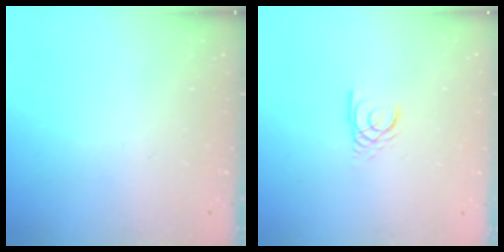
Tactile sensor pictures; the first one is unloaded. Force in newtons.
{"total": 2.8, "press": 2.8, "slide": 0.1}